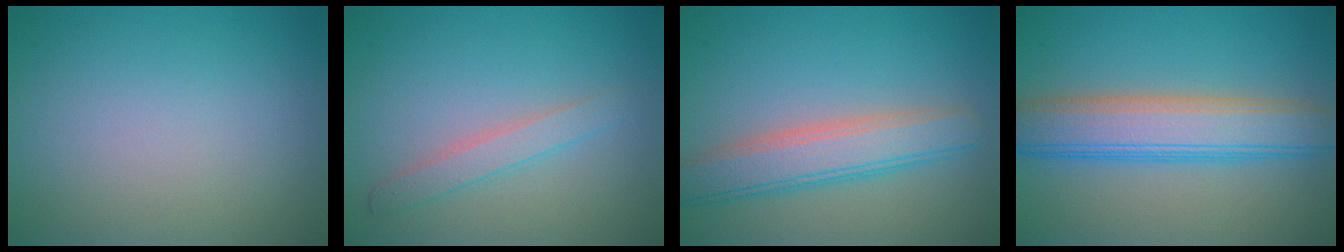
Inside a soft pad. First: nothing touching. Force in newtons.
{"total": 2.1, "press": 2.1, "slide": 0.0}
{"total": 5.1, "press": 5.1, "slide": 0.2}
{"total": 7.0, "press": 7.0, "slide": 0.1}